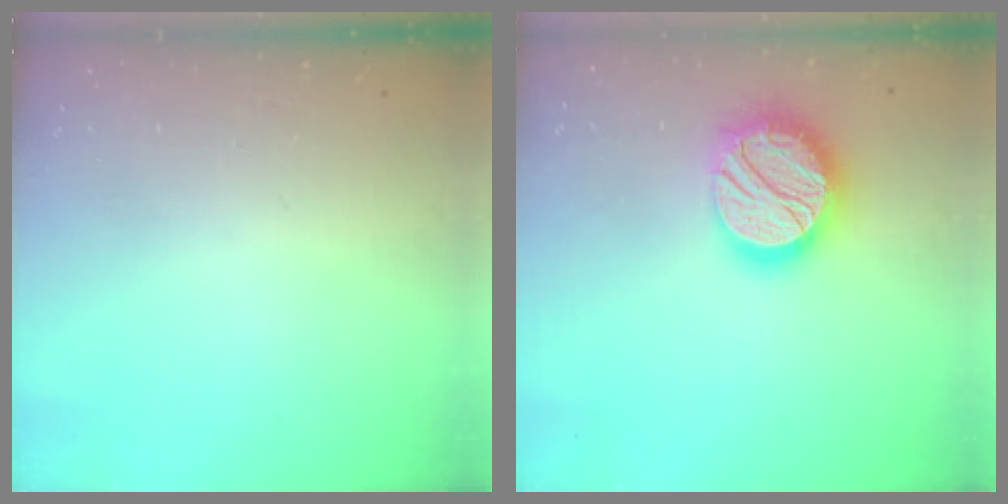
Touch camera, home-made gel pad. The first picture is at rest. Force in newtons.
{"total": 19.0, "press": 18.9, "slide": 1.3}